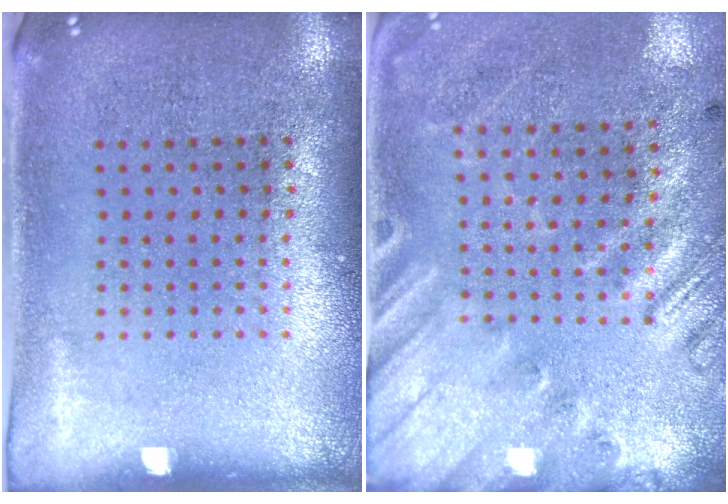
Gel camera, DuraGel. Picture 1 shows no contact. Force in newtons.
{"total": 2.6, "press": 1.9, "slide": 1.8}